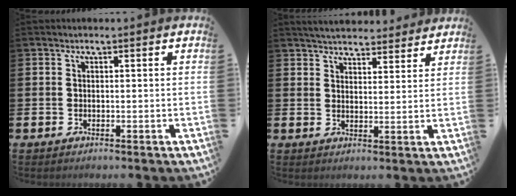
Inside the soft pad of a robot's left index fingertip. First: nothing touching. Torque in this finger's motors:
{"motor_torque": [0.77, -1.37, 0.48, 0.04]}